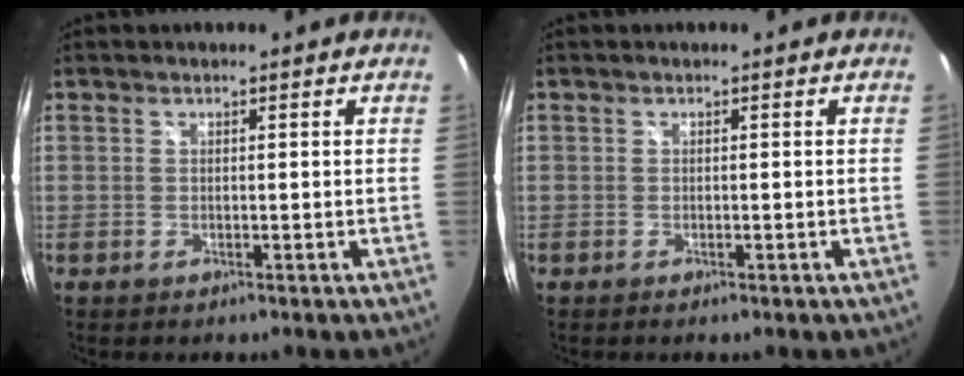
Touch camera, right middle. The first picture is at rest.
{"total": 0.0}